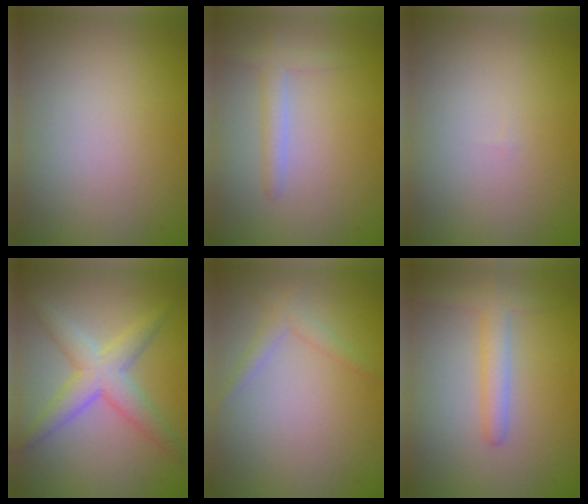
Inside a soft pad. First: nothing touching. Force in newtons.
{"total": 1.9, "press": 1.9, "slide": 0.2}
{"total": 0.0}
{"total": 4.4, "press": 4.4, "slide": 0.1}
{"total": 1.4, "press": 1.4, "slide": 0.1}
{"total": 2.6, "press": 2.6, "slide": 0.2}